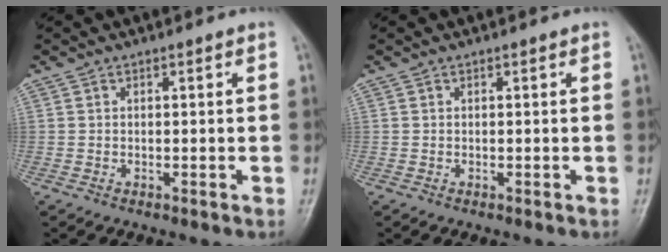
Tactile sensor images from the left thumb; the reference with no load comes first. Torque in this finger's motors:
{"motor_torque": [0.00, 0.00, -0.01, -0.02, 0.00]}